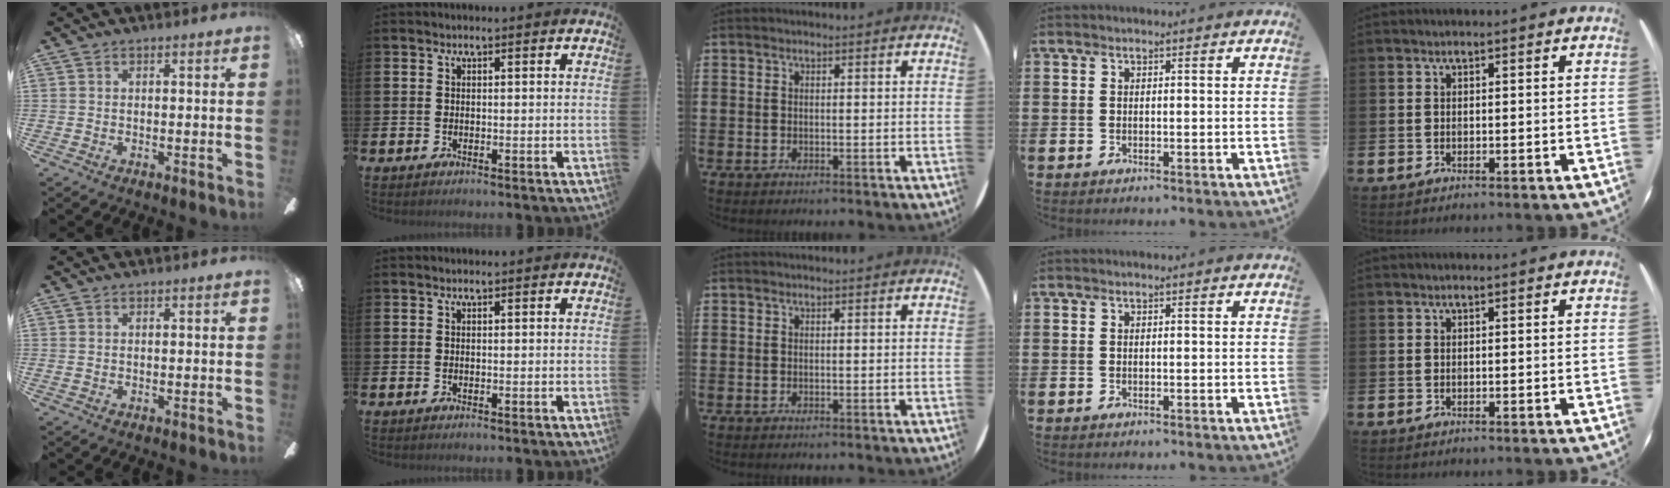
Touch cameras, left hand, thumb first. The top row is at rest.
{}